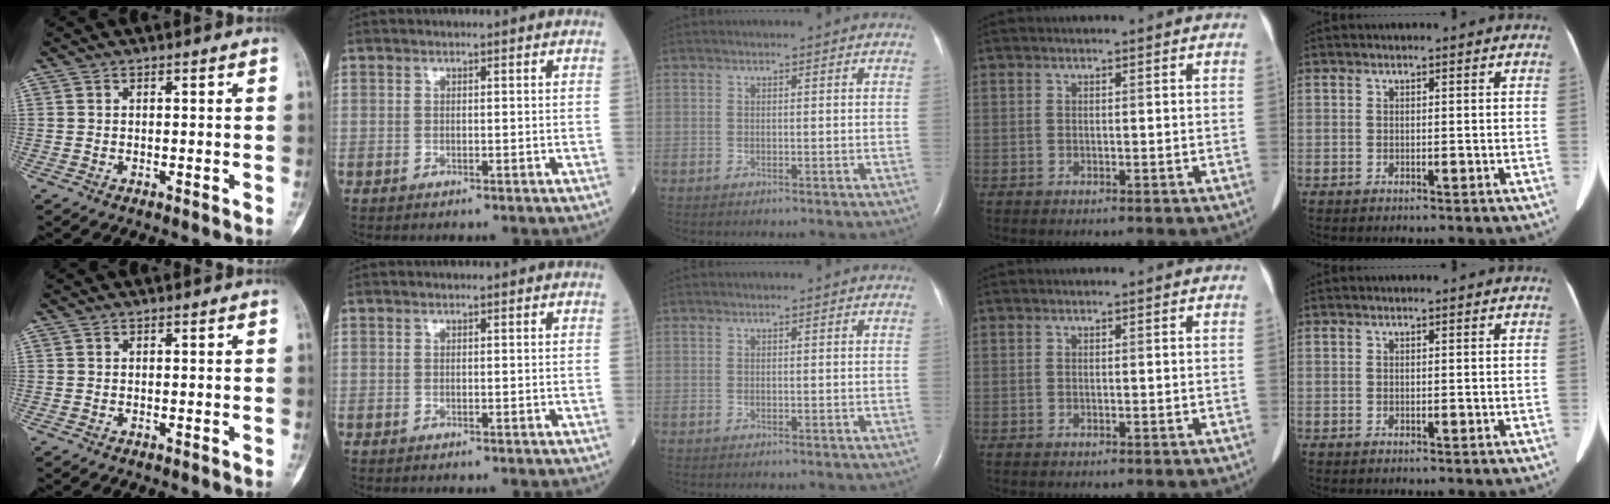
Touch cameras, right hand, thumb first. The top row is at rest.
{}